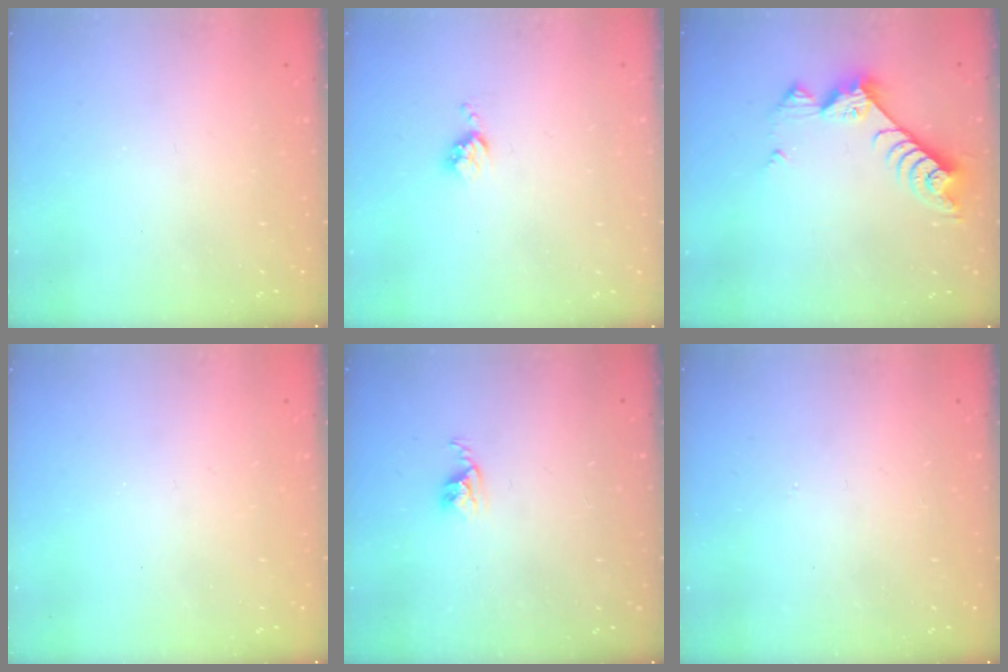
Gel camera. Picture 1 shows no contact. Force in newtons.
{"total": 4.2, "press": 4.2, "slide": 0.5}
{"total": 8.4, "press": 8.3, "slide": 0.4}
{"total": 0.0}
{"total": 2.8, "press": 2.7, "slide": 0.4}
{"total": 3.0, "press": 3.0, "slide": 0.4}